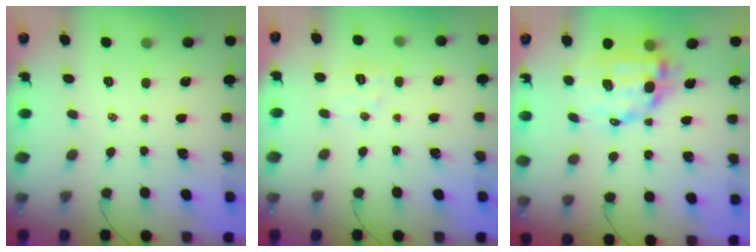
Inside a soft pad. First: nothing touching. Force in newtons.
{"total": 6.7, "press": 6.6, "slide": 1.4}
{"total": 11.8, "press": 11.5, "slide": 2.6}